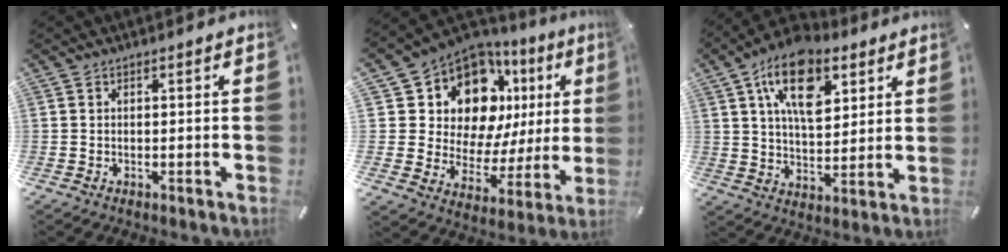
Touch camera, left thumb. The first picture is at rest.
{"total": 14.6, "force": [8.9, 9.4, 6.8], "torque": [-0.113, -0.083, 0.156]}
{"total": 15.7, "force": [7.9, 8.9, 10.2], "torque": [-0.165, -0.019, 0.142]}